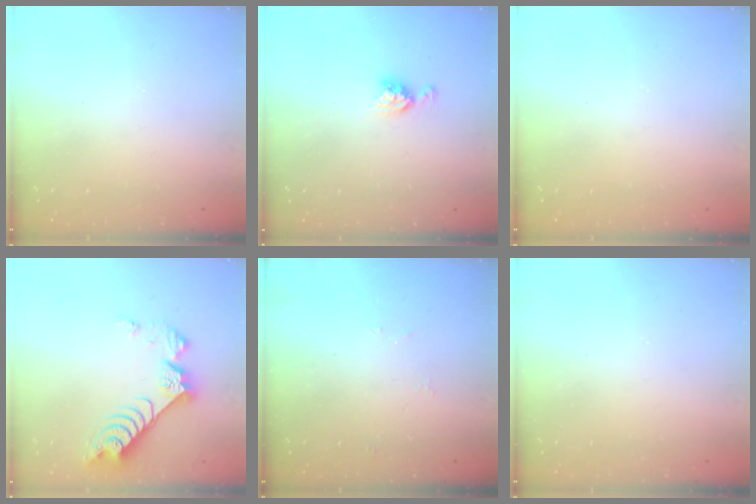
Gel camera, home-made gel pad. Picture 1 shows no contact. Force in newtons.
{"total": 5.7, "press": 5.7, "slide": 0.3}
{"total": 0.0}
{"total": 10.3, "press": 10.3, "slide": 1.0}
{"total": 2.9, "press": 2.8, "slide": 0.8}
{"total": 0.0}